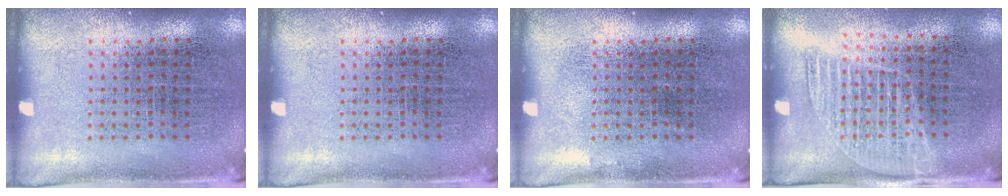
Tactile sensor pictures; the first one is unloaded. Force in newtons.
{"total": 0.0}
{"total": 0.0}
{"total": 1.2, "press": 1.1, "slide": 0.5}